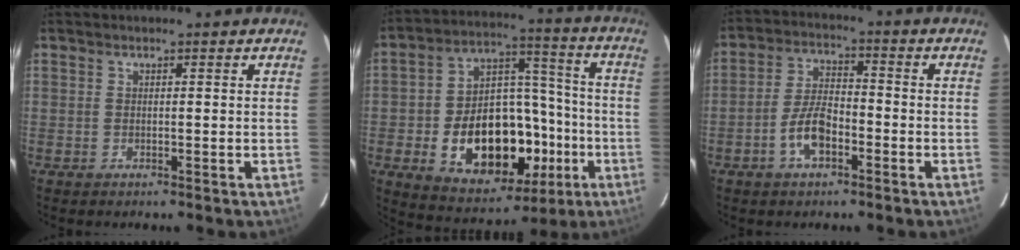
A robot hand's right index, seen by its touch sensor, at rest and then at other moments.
{"total": 23.2, "force": [-7.6, 14.4, 16.6], "torque": [-0.308, 0.035, -0.088]}
{"total": 7.4, "force": [-3.5, 3.3, 5.6], "torque": [-0.118, 0.010, -0.061]}